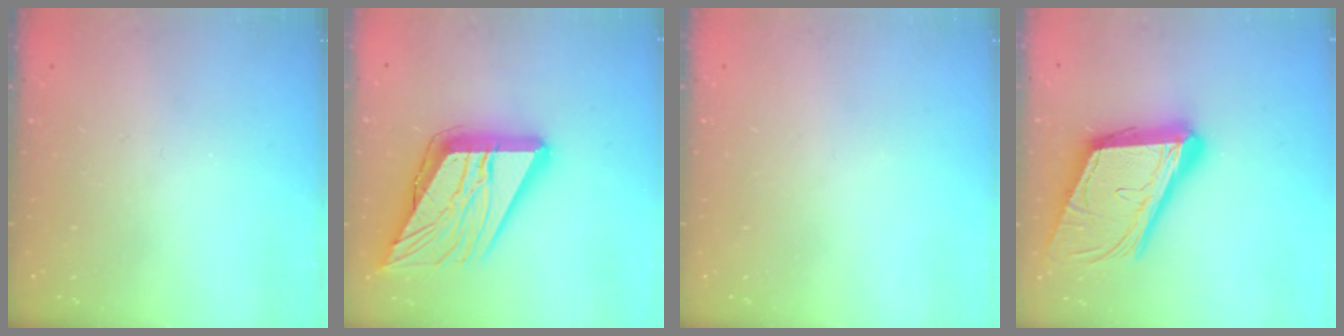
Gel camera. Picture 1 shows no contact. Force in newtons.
{"total": 24.2, "press": 24.1, "slide": 2.8}
{"total": 0.0}
{"total": 24.2, "press": 23.8, "slide": 4.4}